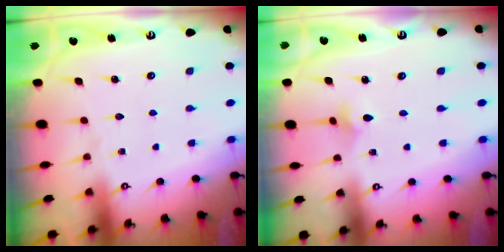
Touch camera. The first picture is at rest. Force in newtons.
{"total": 2.7, "press": 2.6, "slide": 0.5}